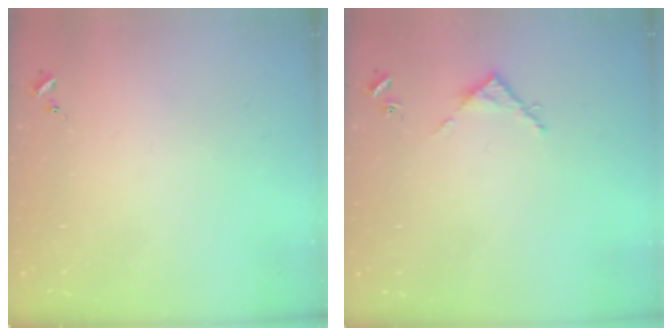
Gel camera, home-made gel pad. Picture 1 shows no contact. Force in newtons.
{"total": 3.6, "press": 3.6, "slide": 0.3}